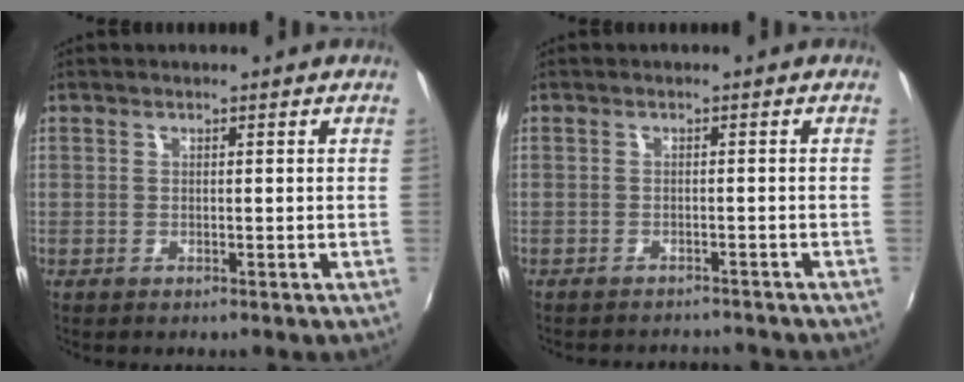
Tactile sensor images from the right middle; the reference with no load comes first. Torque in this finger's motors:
{"motor_torque": [0.88, -1.26, 0.04, 0.05]}